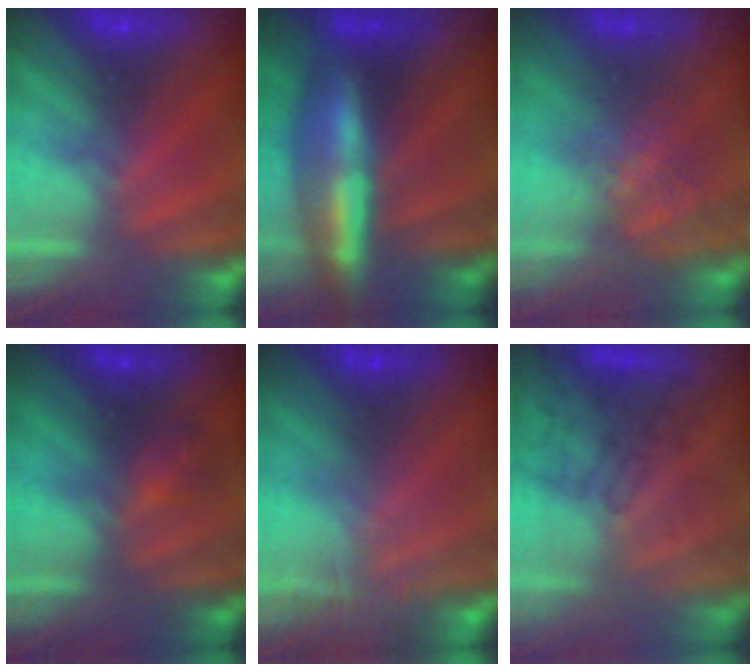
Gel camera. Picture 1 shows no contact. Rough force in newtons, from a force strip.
{"total": 9.0}
{"total": 4.5}
{"total": 2.0}
{"total": 5.5}
{"total": 3.2}